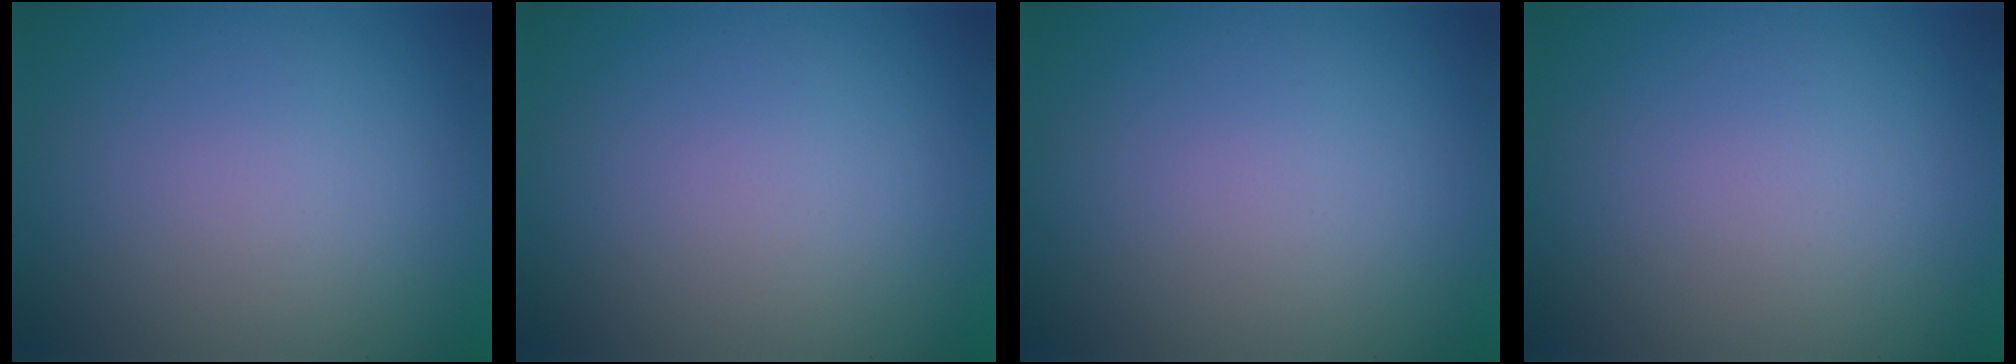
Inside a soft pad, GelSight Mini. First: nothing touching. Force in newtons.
{"total": 0.0}
{"total": 0.0}
{"total": 0.0}